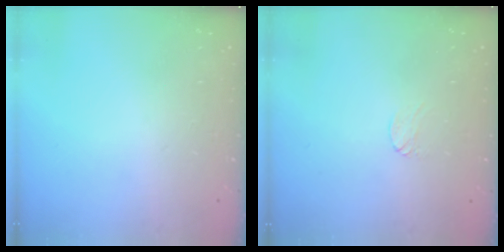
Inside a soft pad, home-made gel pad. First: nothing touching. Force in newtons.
{"total": 2.9, "press": 2.9, "slide": 0.3}